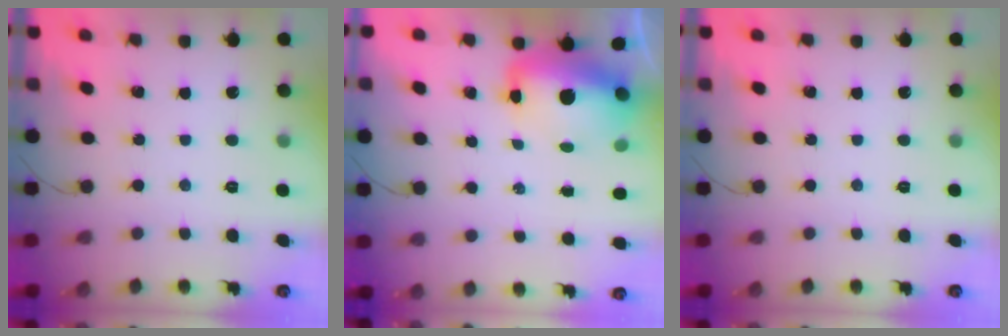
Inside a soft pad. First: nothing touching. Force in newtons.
{"total": 13.6, "press": 13.2, "slide": 3.3}
{"total": 0.0}